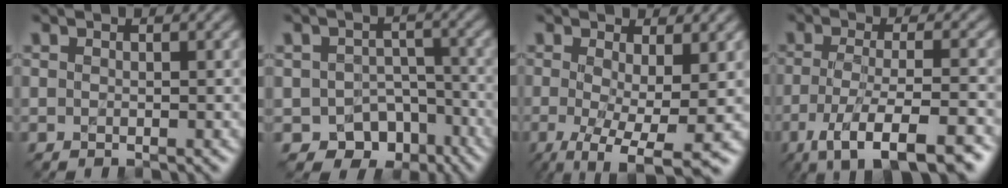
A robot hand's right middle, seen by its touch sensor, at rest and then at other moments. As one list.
[{"total": 6.6, "force": [-3.9, 4.7, 2.4], "torque": [-0.017, -0.012, -0.046]}, {"total": 6.8, "force": [-1.4, 1.7, 6.4], "torque": [-0.109, -0.016, -0.018]}, {"total": 8.4, "force": [-4.4, 2.1, 6.8], "torque": [-0.114, -0.007, -0.077]}]